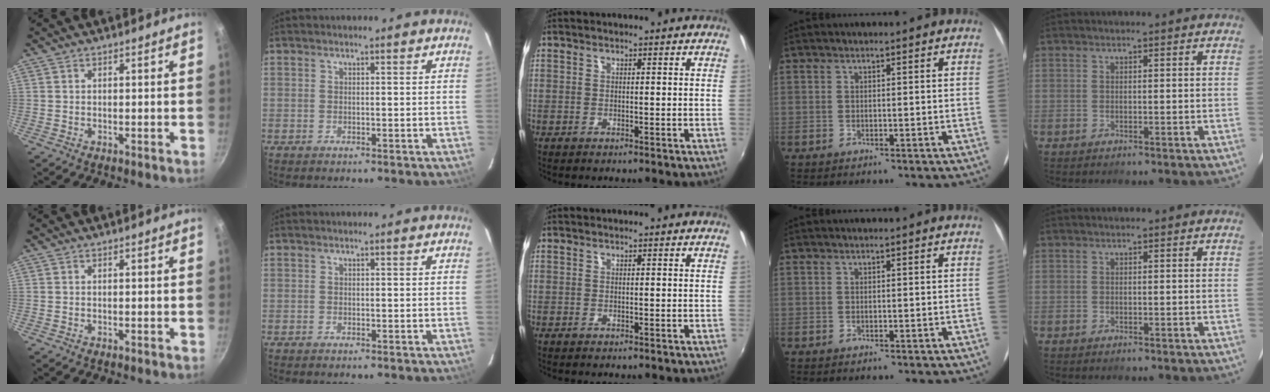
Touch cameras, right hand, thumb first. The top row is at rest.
{}